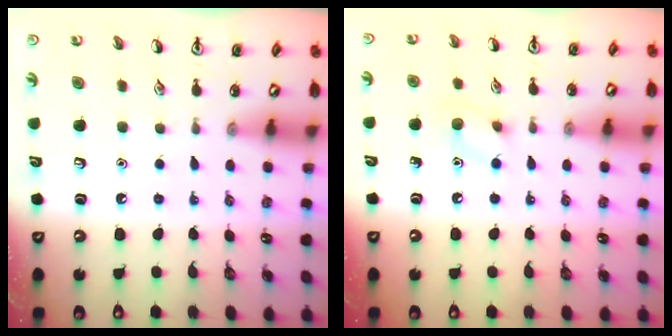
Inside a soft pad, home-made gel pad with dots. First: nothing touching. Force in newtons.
{"total": 6.9, "press": 6.8, "slide": 1.3}